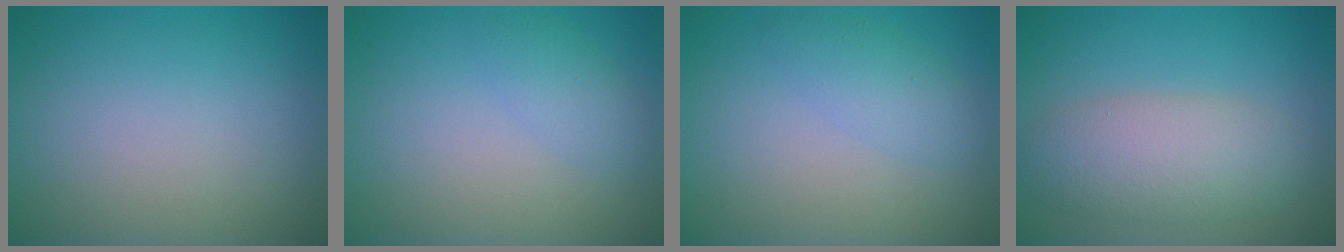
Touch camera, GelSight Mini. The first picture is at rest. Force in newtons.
{"total": 1.7, "press": 1.7, "slide": 0.0}
{"total": 2.2, "press": 2.2, "slide": 0.0}
{"total": 5.1, "press": 5.1, "slide": 0.4}